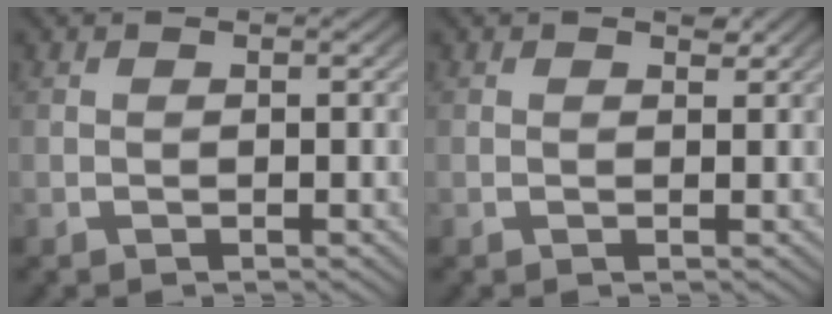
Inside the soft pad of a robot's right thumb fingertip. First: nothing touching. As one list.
[{"total": 0.9, "force": [0.7, 0.3, 0.3], "torque": [0.003, -0.001, 0.012]}]